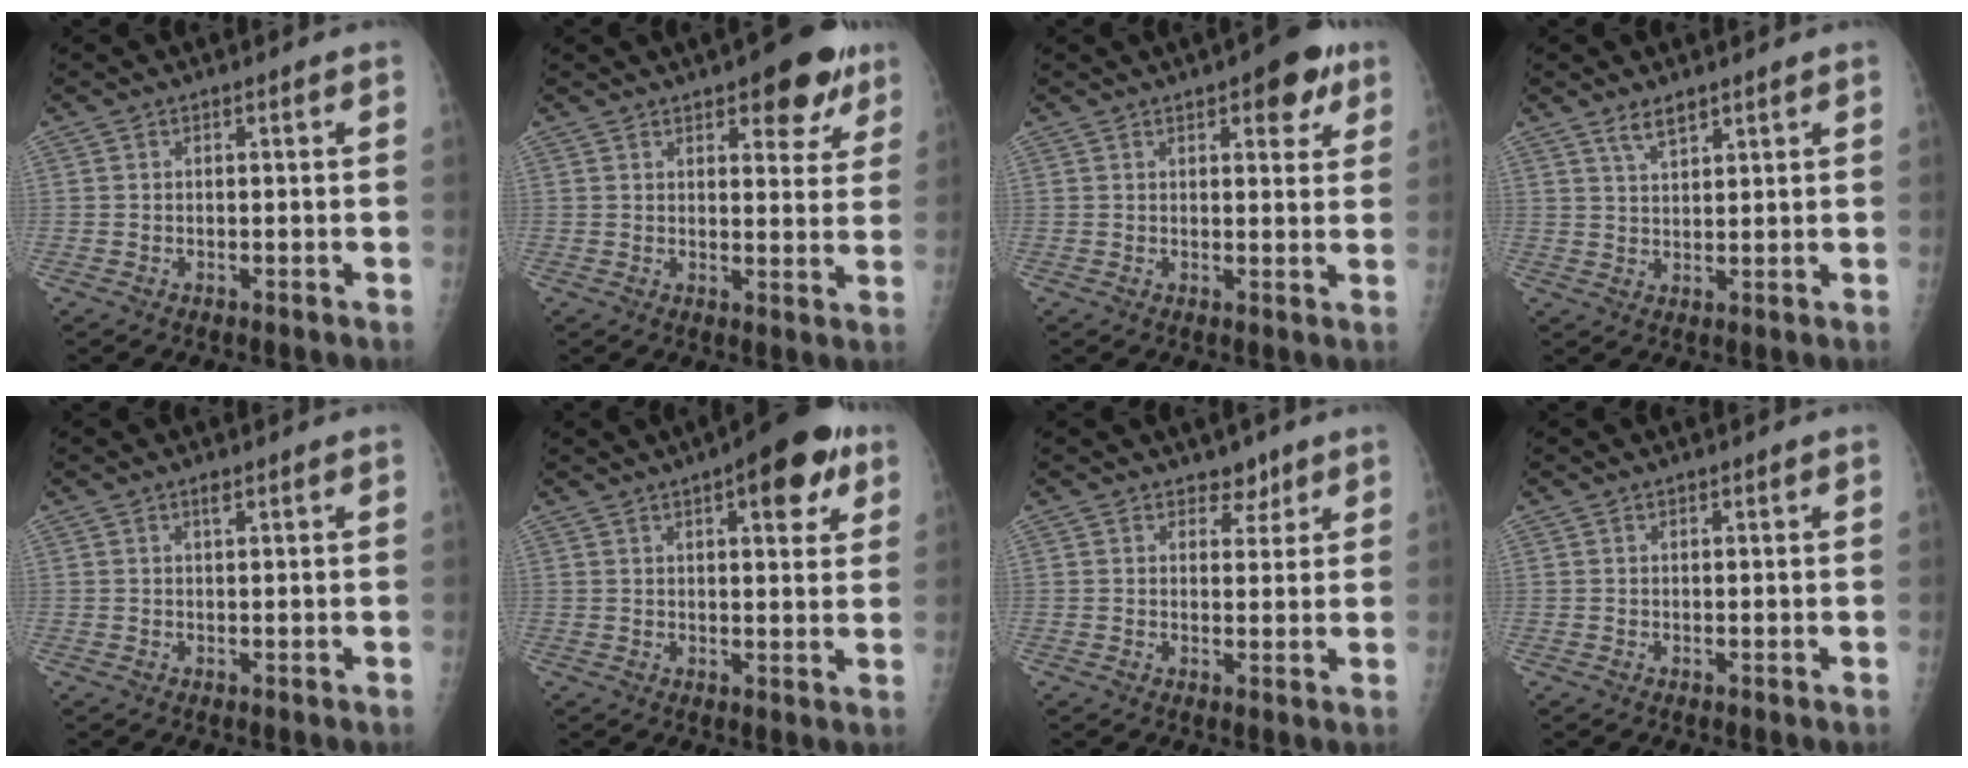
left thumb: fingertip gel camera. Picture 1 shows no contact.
{"total": 9.8, "force": [5.8, 4.3, 6.7], "torque": [-0.043, -0.023, 0.069]}
{"total": 7.0, "force": [3.6, 3.0, 5.2], "torque": [-0.038, -0.011, 0.037]}
{"total": 3.5, "force": [2.6, 1.2, 2.0], "torque": [-0.030, -0.014, 0.051]}
{"total": 1.0, "force": [0.6, 0.3, 0.7], "torque": [-0.011, -0.001, 0.012]}
{"total": 11.3, "force": [5.5, 4.2, 8.9], "torque": [-0.084, -0.009, 0.062]}
{"total": 2.9, "force": [2.1, 1.9, 0.8], "torque": [0.013, -0.012, 0.027]}
{"total": 0.0}